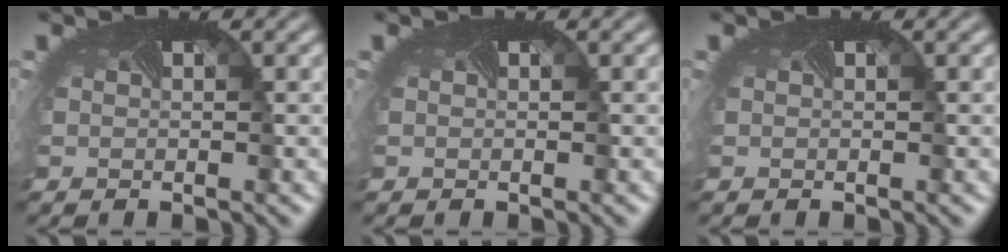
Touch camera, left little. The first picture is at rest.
{"total": 0.0}
{"total": 0.0}